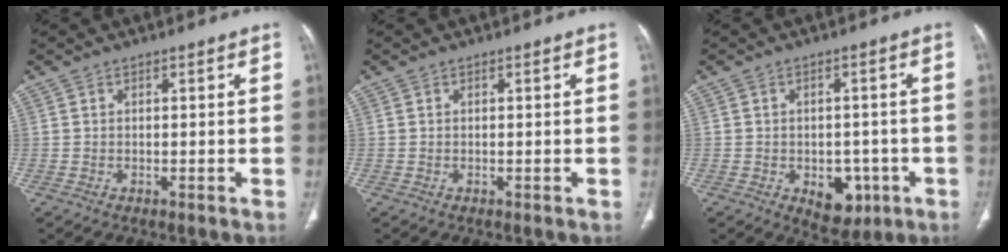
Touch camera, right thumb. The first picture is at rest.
{"total": 0.0}
{"total": 7.6, "force": [-2.7, 5.1, 5.0], "torque": [-0.033, 0.011, -0.024]}